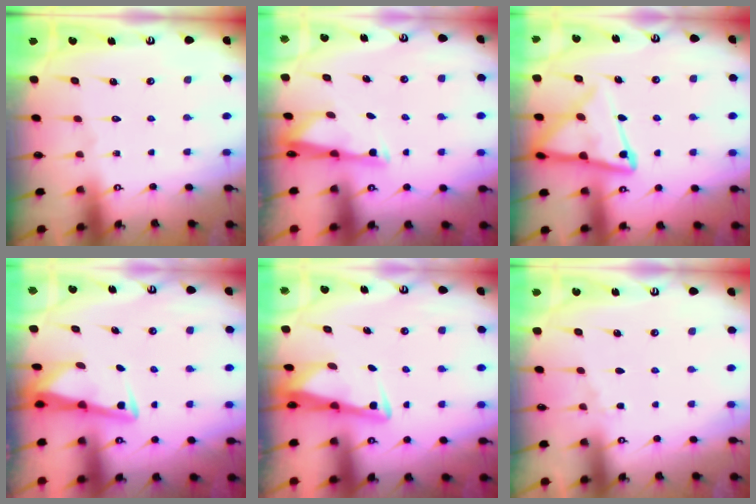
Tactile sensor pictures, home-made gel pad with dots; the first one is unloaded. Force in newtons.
{"total": 2.9, "press": 2.9, "slide": 0.6}
{"total": 13.1, "press": 13.1, "slide": 1.3}
{"total": 3.2, "press": 3.2, "slide": 0.3}
{"total": 3.4, "press": 3.4, "slide": 0.4}
{"total": 2.8, "press": 2.8, "slide": 0.5}